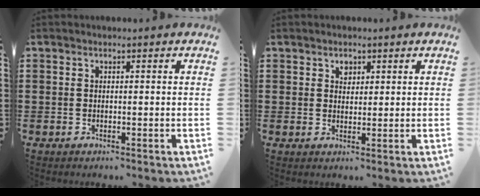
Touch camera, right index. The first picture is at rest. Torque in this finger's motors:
{"motor_torque": [0.02, -0.02, 0.00, 0.01]}